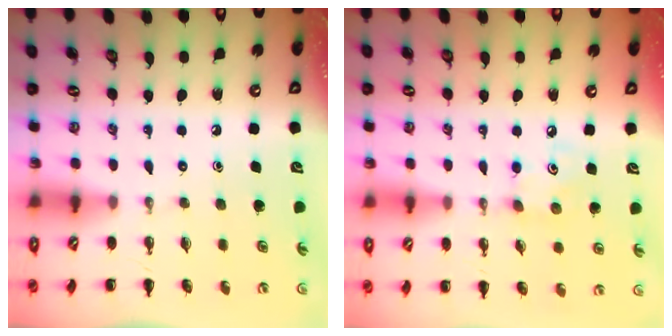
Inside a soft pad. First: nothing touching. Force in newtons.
{"total": 3.6, "press": 3.6, "slide": 0.6}